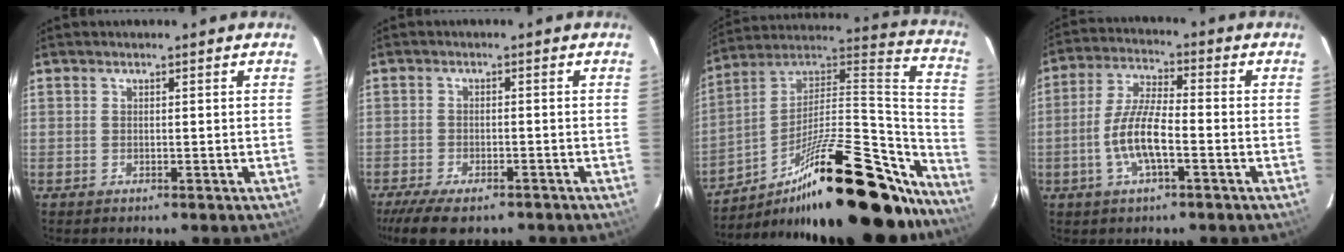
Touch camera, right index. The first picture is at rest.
{"total": 10.0, "force": [-7.7, 3.4, 5.4], "torque": [-0.127, -0.027, -0.126]}
{"total": 35.4, "force": [-24.0, 10.9, 23.6], "torque": [-0.317, 0.031, -0.365]}
{"total": 9.1, "force": [-3.0, 2.4, 8.3], "torque": [-0.172, 0.003, -0.058]}